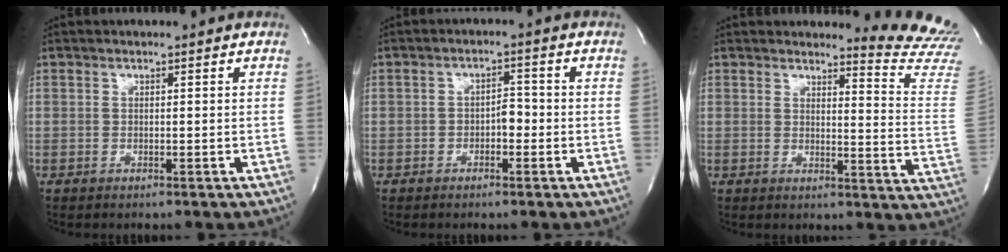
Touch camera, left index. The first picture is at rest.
{"total": 2.7, "force": [-1.0, 1.4, 2.2], "torque": [-0.028, 0.007, -0.018]}
{"total": 11.9, "force": [11.7, -1.6, 0.2], "torque": [0.006, -0.162, 0.103]}